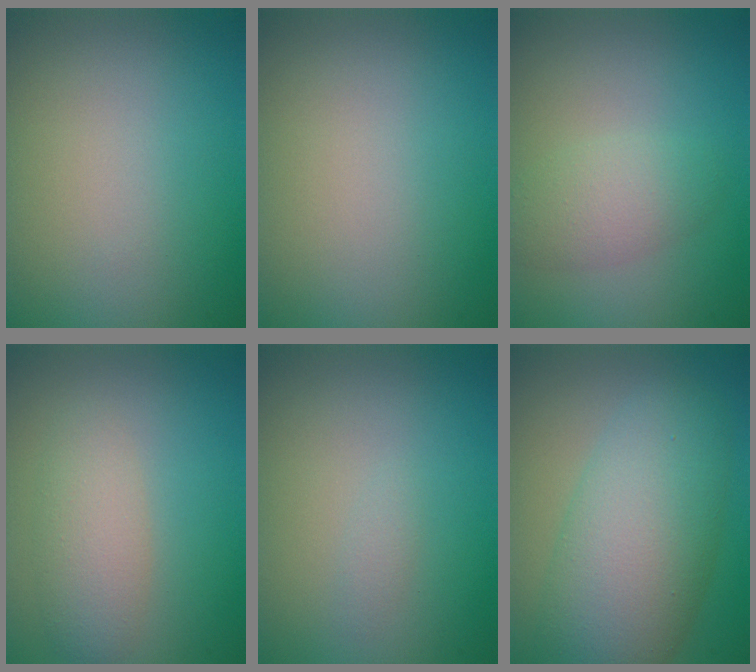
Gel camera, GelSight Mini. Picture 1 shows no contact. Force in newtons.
{"total": 0.0}
{"total": 2.7, "press": 2.7, "slide": 0.1}
{"total": 3.0, "press": 3.0, "slide": 0.1}
{"total": 0.6, "press": 0.6, "slide": 0.0}
{"total": 8.8, "press": 8.8, "slide": 0.2}